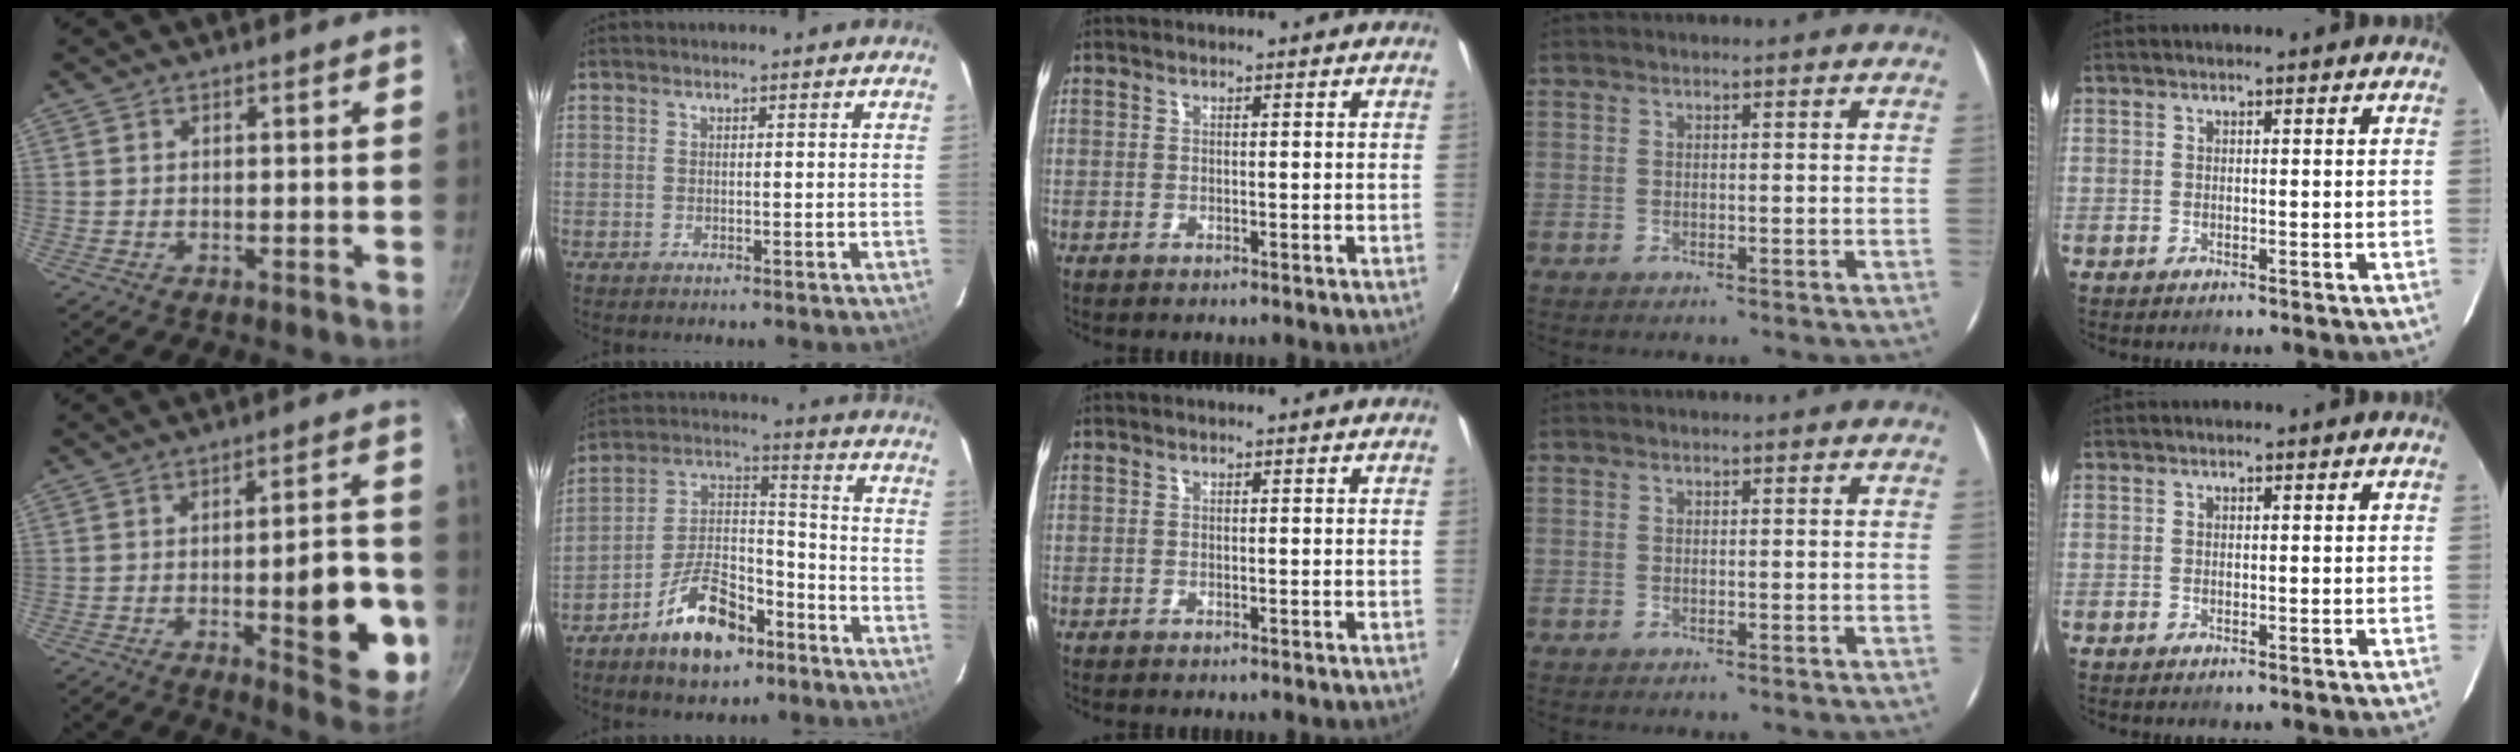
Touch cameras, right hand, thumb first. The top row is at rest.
{"thumb": {"total": 16.9, "force": [-3.7, 5.8, 15.4], "torque": [-0.152, 0.010, -0.047]}, "index": {"total": 14.5, "force": [-9.0, 7.0, 8.8], "torque": [-0.166, 0.027, -0.147]}}